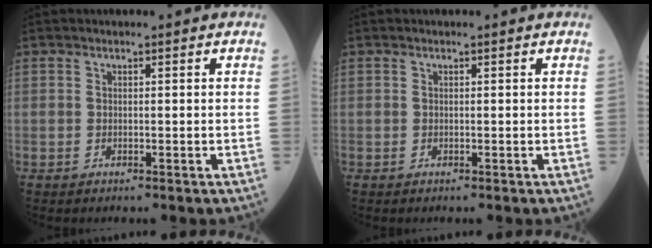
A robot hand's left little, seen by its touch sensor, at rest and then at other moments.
{"total": 0.0}